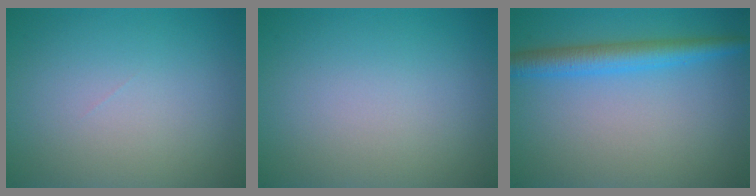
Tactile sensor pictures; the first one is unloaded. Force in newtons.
{"total": 0.0}
{"total": 3.7, "press": 3.7, "slide": 0.1}